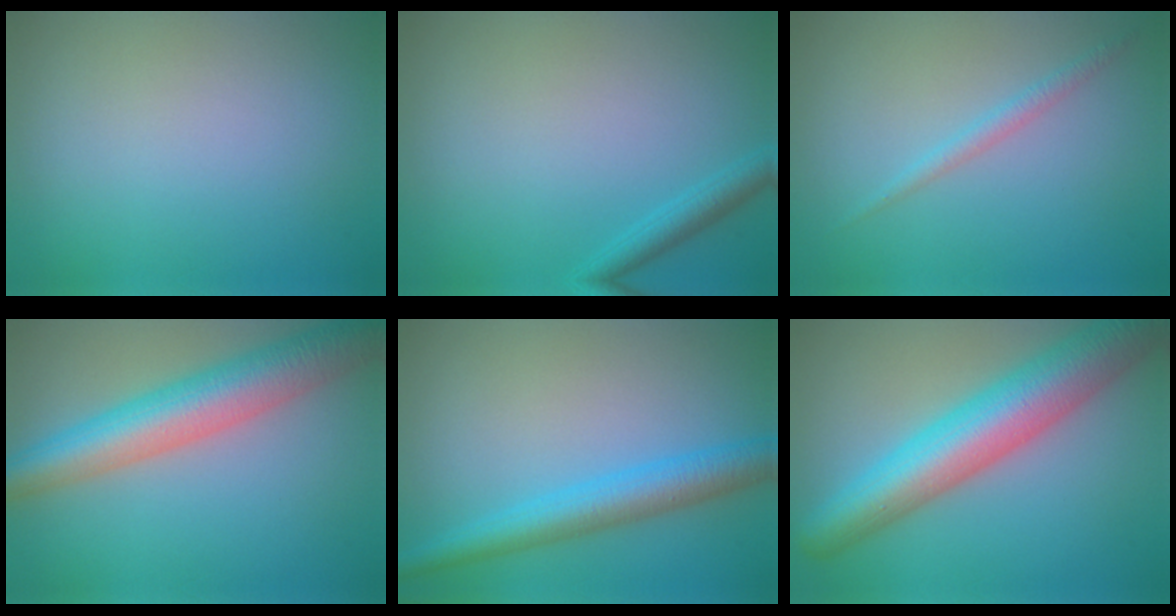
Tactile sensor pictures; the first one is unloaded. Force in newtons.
{"total": 1.9, "press": 1.9, "slide": 0.2}
{"total": 1.4, "press": 1.4, "slide": 0.1}
{"total": 8.1, "press": 8.1, "slide": 0.4}
{"total": 4.9, "press": 4.9, "slide": 0.2}
{"total": 9.7, "press": 9.7, "slide": 0.3}